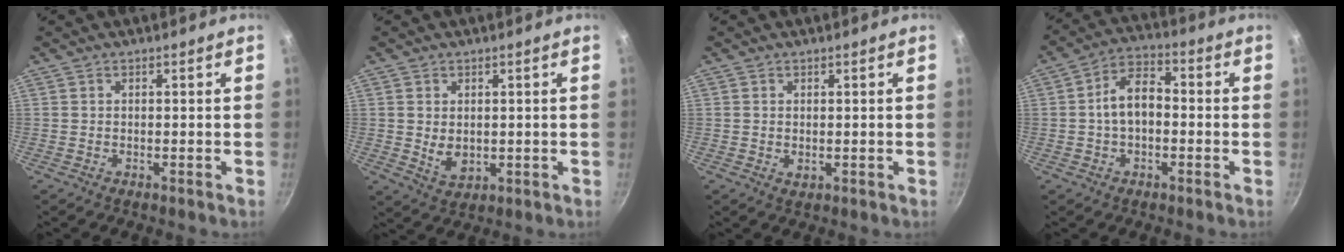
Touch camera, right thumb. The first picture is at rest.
{"total": 5.0, "force": [0.1, 3.5, 3.6], "torque": [-0.056, -0.010, 0.010]}
{"total": 1.2, "force": [0.2, 0.8, 0.9], "torque": [-0.014, -0.003, 0.003]}
{"total": 8.1, "force": [-0.6, 5.1, 6.3], "torque": [-0.089, 0.032, -0.020]}